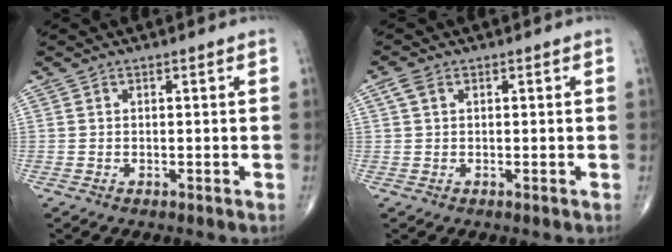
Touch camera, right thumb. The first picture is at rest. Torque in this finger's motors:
{"motor_torque": [0.03, -0.04, 0.13, 0.13, -0.03]}